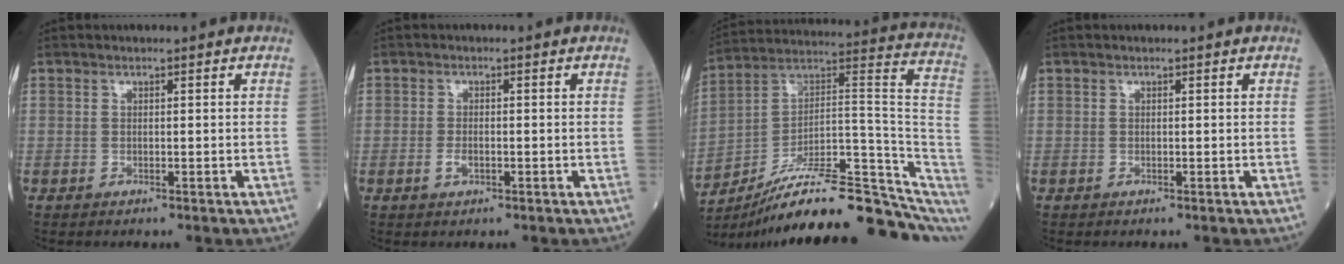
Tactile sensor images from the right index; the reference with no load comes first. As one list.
[{"total": 1.7, "force": [-0.6, 0.8, 1.3], "torque": [-0.024, 0.001, -0.009]}, {"total": 23.8, "force": [-17.8, 4.4, 15.1], "torque": [-0.158, 0.057, -0.270]}, {"total": 0.0}]